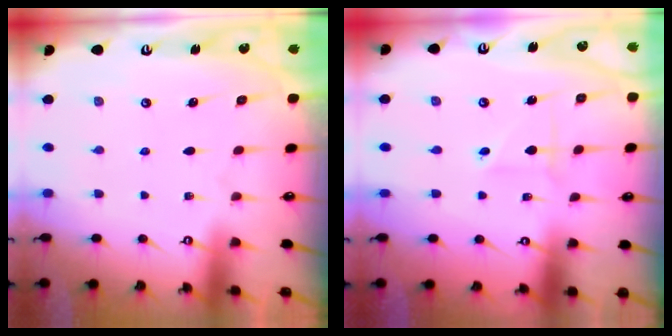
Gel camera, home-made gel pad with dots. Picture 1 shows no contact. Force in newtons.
{"total": 2.7, "press": 2.7, "slide": 0.1}